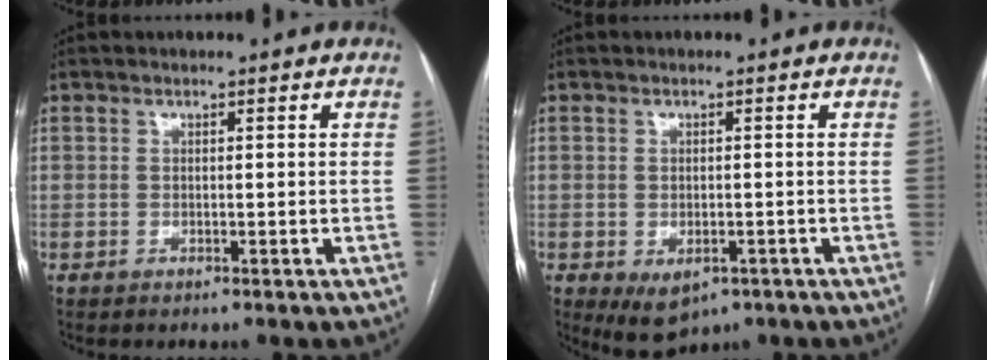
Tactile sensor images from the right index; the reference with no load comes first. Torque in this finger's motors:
{"motor_torque": [0.73, -0.44, 0.22, 0.03]}